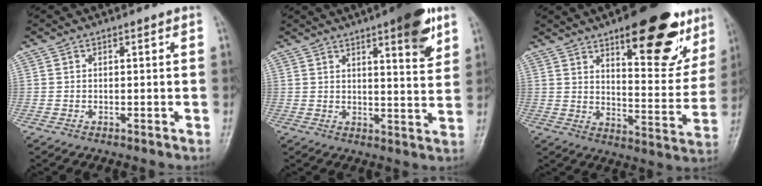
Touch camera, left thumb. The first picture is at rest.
{"total": 11.2, "force": [6.2, 2.8, 8.8], "torque": [-0.101, -0.028, 0.079]}
{"total": 22.3, "force": [12.9, 8.2, 16.2], "torque": [-0.168, -0.052, 0.184]}